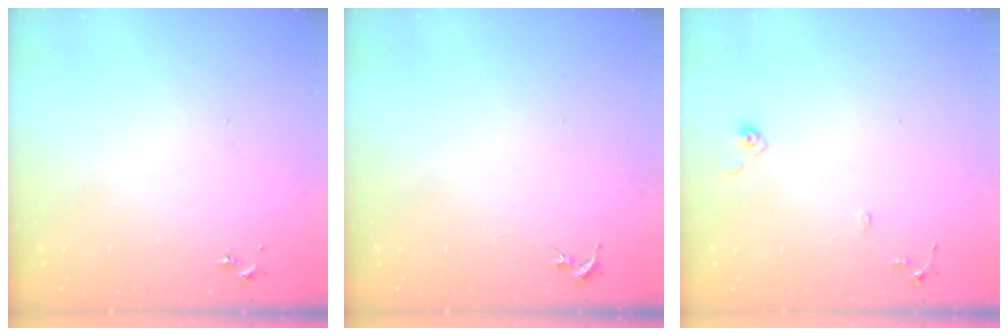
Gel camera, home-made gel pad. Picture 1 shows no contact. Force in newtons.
{"total": 0.0}
{"total": 8.0, "press": 8.0, "slide": 0.8}